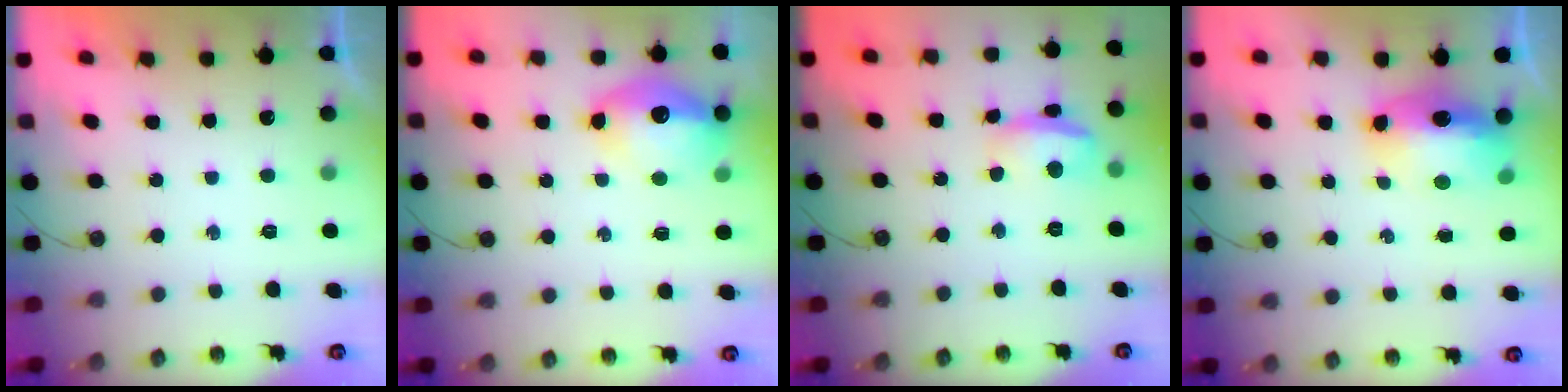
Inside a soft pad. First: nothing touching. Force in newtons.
{"total": 13.7, "press": 13.6, "slide": 1.2}
{"total": 9.2, "press": 9.1, "slide": 1.4}
{"total": 12.7, "press": 12.7, "slide": 1.4}